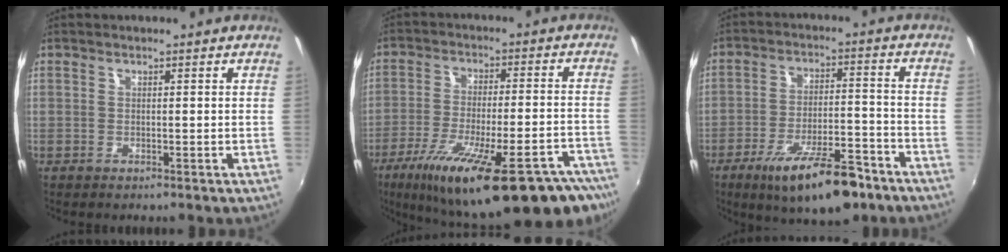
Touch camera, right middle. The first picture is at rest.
{"total": 28.8, "force": [-20.0, 6.4, 19.6], "torque": [-0.310, -0.059, -0.280]}
{"total": 15.2, "force": [-10.2, 4.2, 10.5], "torque": [-0.184, -0.015, -0.154]}